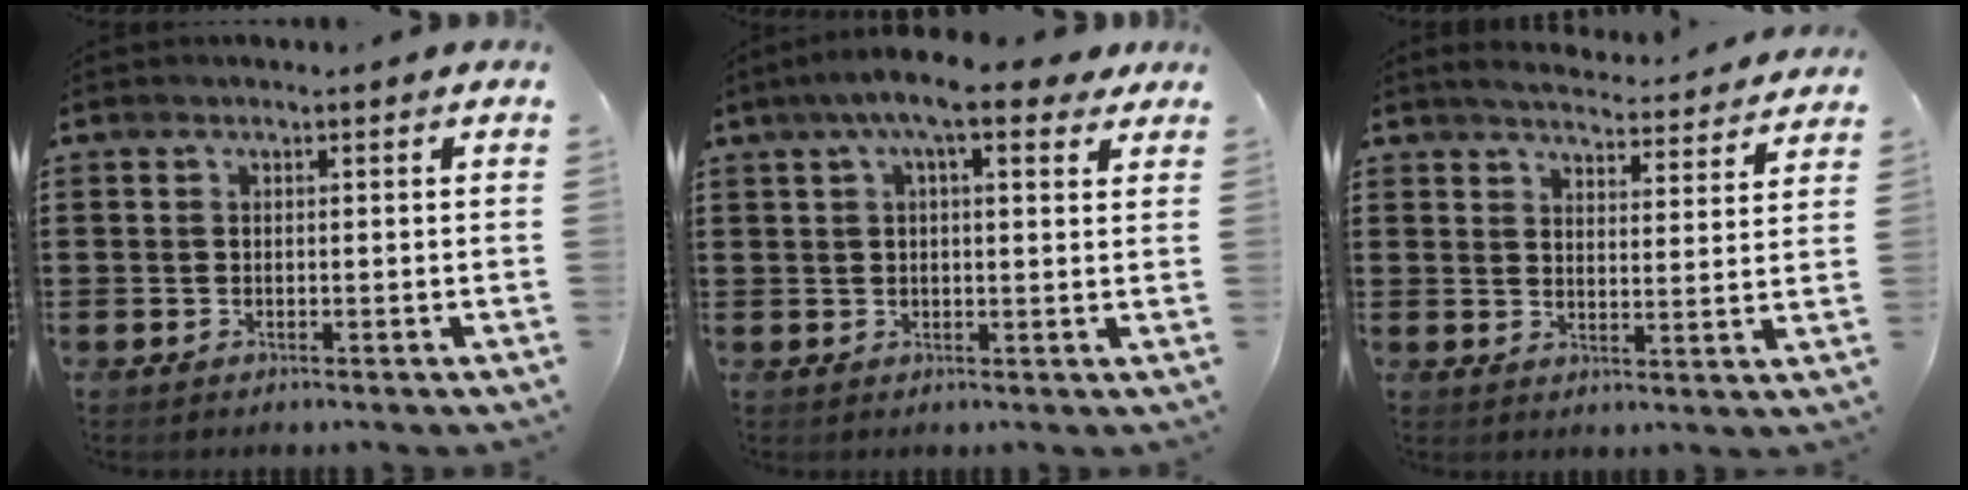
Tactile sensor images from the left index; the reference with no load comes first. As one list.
[{"total": 8.2, "force": [5.2, 1.4, 6.2], "torque": [-0.115, -0.001, 0.087]}, {"total": 4.1, "force": [4.1, -0.1, 0.7], "torque": [-0.034, -0.030, 0.068]}]